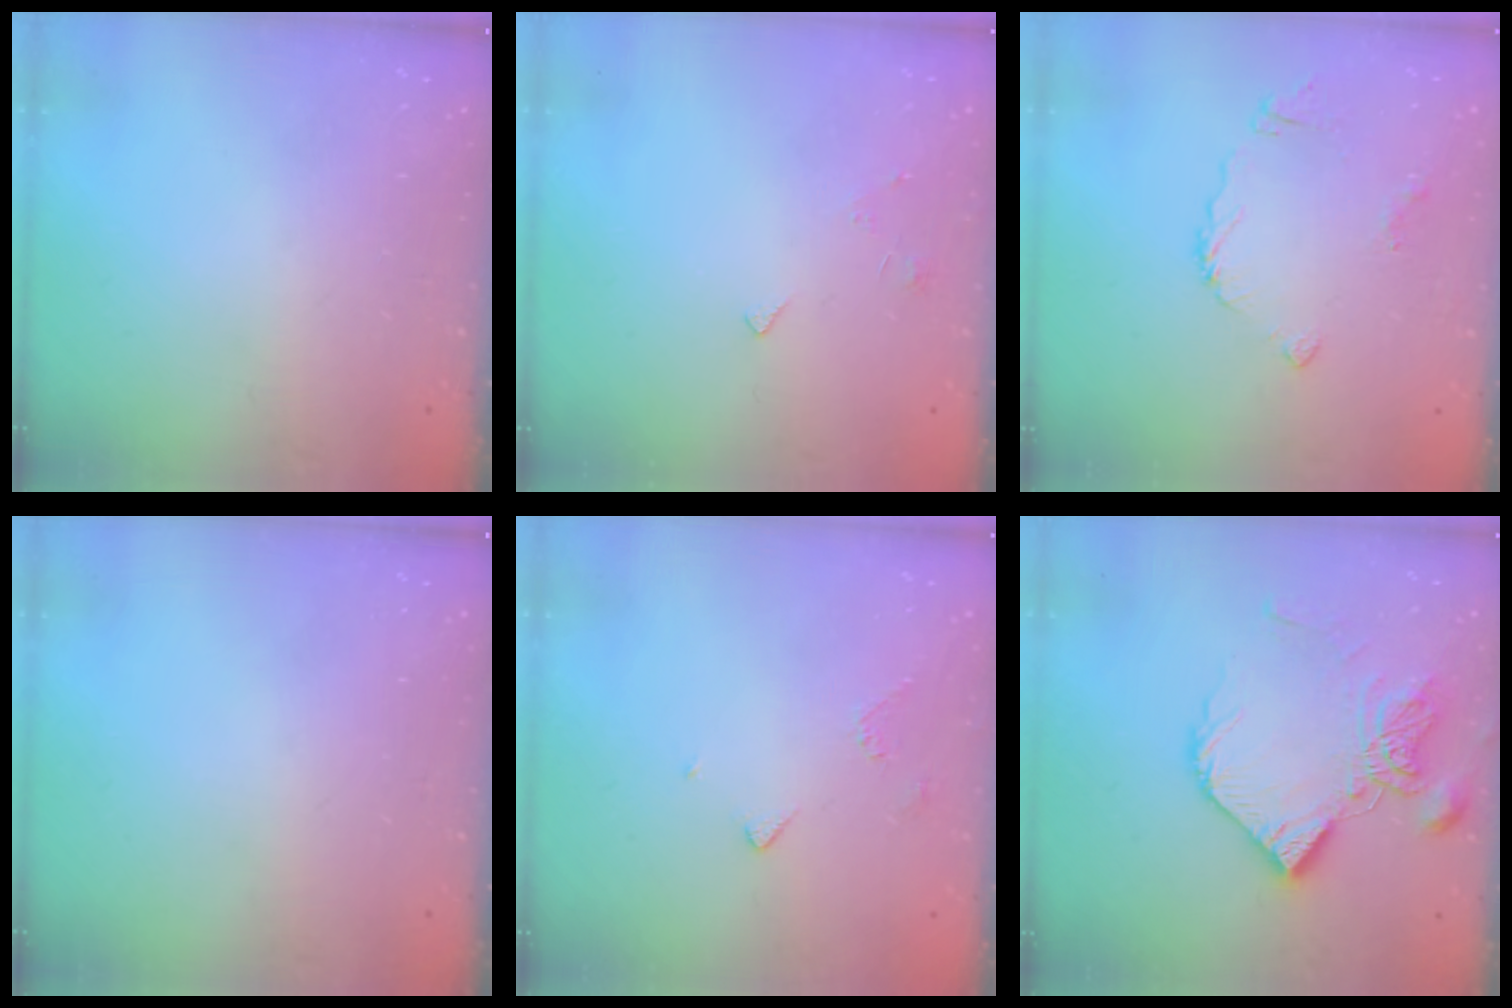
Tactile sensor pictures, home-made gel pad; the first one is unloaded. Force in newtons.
{"total": 2.2, "press": 2.1, "slide": 0.4}
{"total": 5.5, "press": 5.5, "slide": 0.3}
{"total": 0.0}
{"total": 3.2, "press": 3.1, "slide": 0.7}
{"total": 14.0, "press": 13.9, "slide": 1.8}